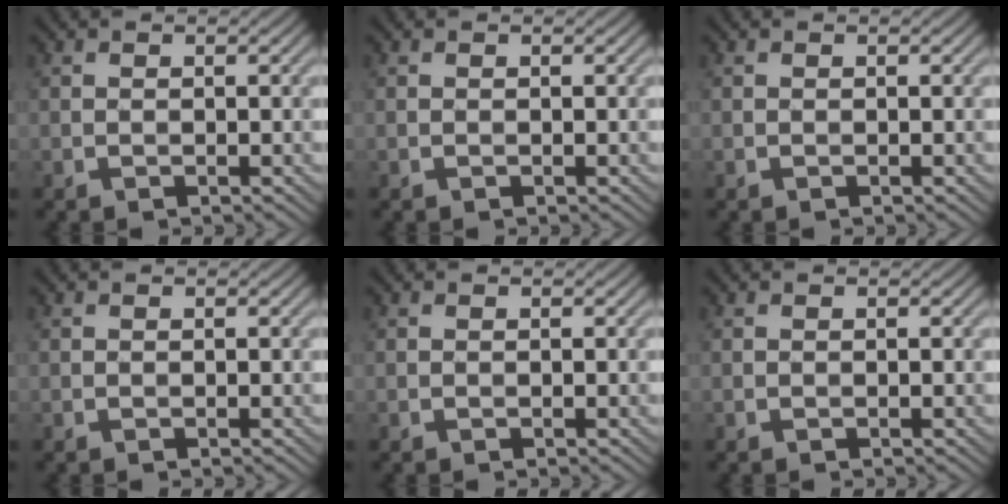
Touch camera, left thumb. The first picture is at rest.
{"total": 0.0}
{"total": 0.0}
{"total": 0.0}
{"total": 0.0}
{"total": 0.0}